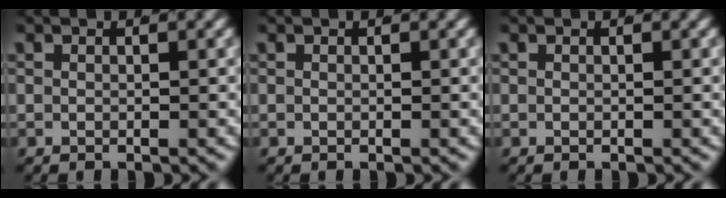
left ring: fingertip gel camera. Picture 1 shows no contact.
{"total": 0.0}
{"total": 0.0}